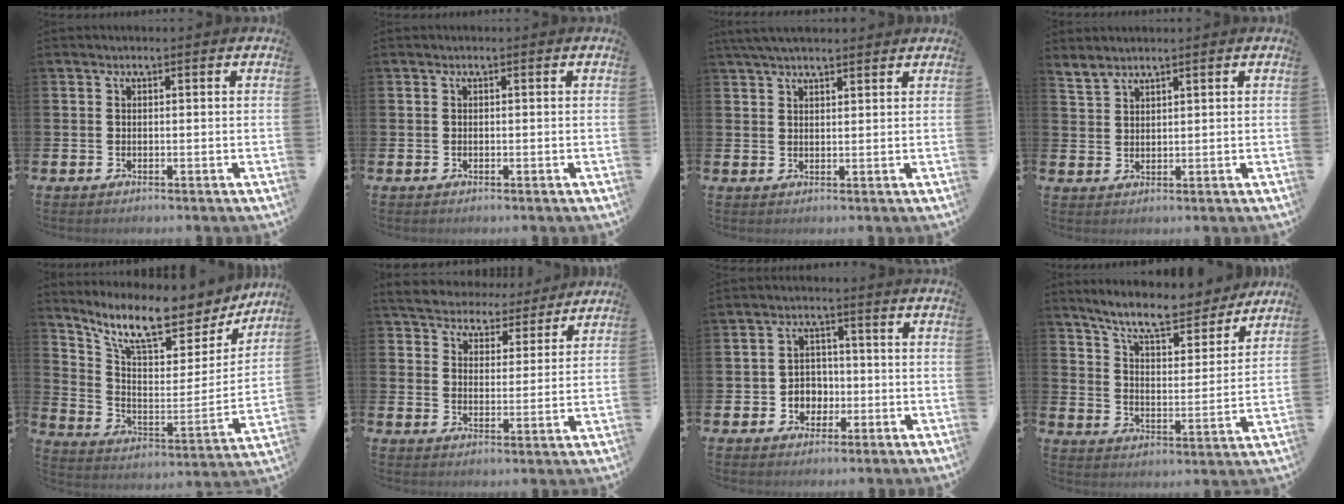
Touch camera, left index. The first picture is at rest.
{"total": 0.0}
{"total": 3.7, "force": [3.4, 0.7, 1.4], "torque": [-0.036, -0.002, 0.064]}
{"total": 2.4, "force": [2.4, 0.3, 0.2], "torque": [-0.002, -0.011, 0.044]}
{"total": 11.2, "force": [9.5, 3.0, 5.1], "torque": [-0.127, -0.068, 0.160]}
{"total": 5.6, "force": [5.4, 1.5, 0.2], "torque": [-0.025, -0.043, 0.093]}
{"total": 3.4, "force": [-1.0, 3.2, 0.8], "torque": [-0.018, 0.000, -0.026]}
{"total": 9.5, "force": [8.7, 1.8, 3.5], "torque": [-0.085, -0.056, 0.150]}